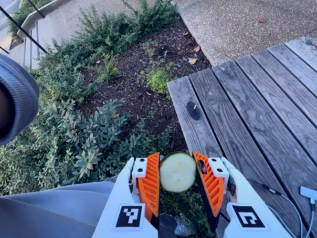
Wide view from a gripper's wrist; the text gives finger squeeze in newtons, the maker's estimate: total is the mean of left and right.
{"total": 12.9, "left": 13.4, "right": 12.4}